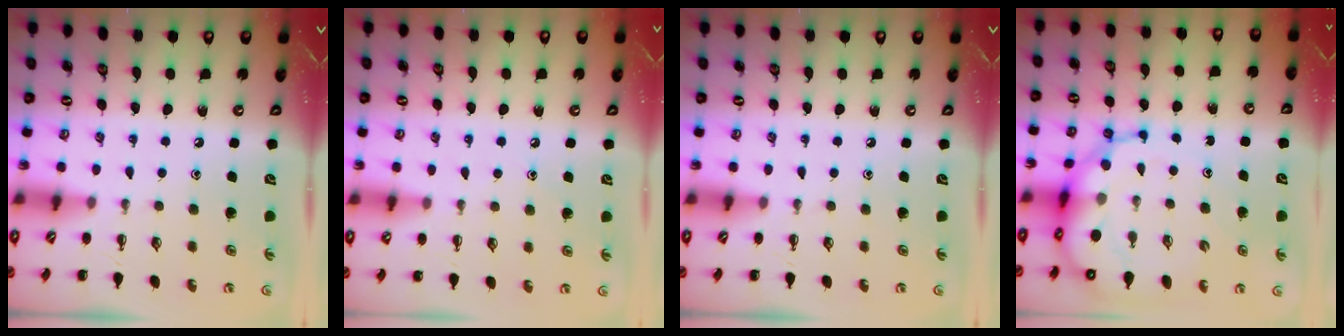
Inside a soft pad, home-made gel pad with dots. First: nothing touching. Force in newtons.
{"total": 6.5, "press": 6.2, "slide": 2.1}
{"total": 0.0}
{"total": 13.1, "press": 12.6, "slide": 3.8}